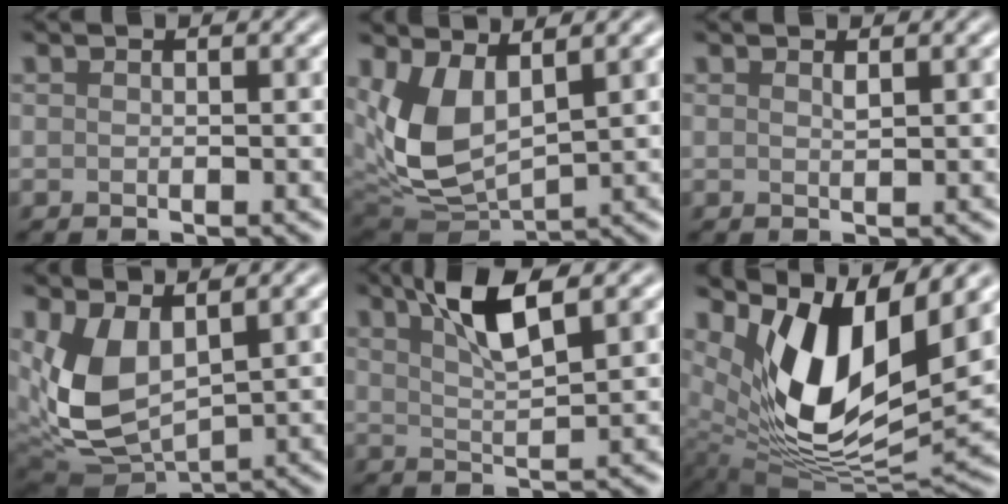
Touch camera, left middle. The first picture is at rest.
{"total": 6.9, "force": [1.6, 3.8, 5.6], "torque": [-0.135, -0.013, 0.036]}
{"total": 0.6, "force": [0.5, 0.1, 0.4], "torque": [-0.008, -0.001, 0.009]}
{"total": 7.0, "force": [1.4, 3.8, 5.6], "torque": [-0.135, -0.010, 0.028]}
{"total": 5.0, "force": [2.8, 1.1, 4.1], "torque": [-0.075, 0.006, 0.049]}
{"total": 11.4, "force": [4.8, 5.0, 9.0], "torque": [-0.163, -0.018, 0.100]}